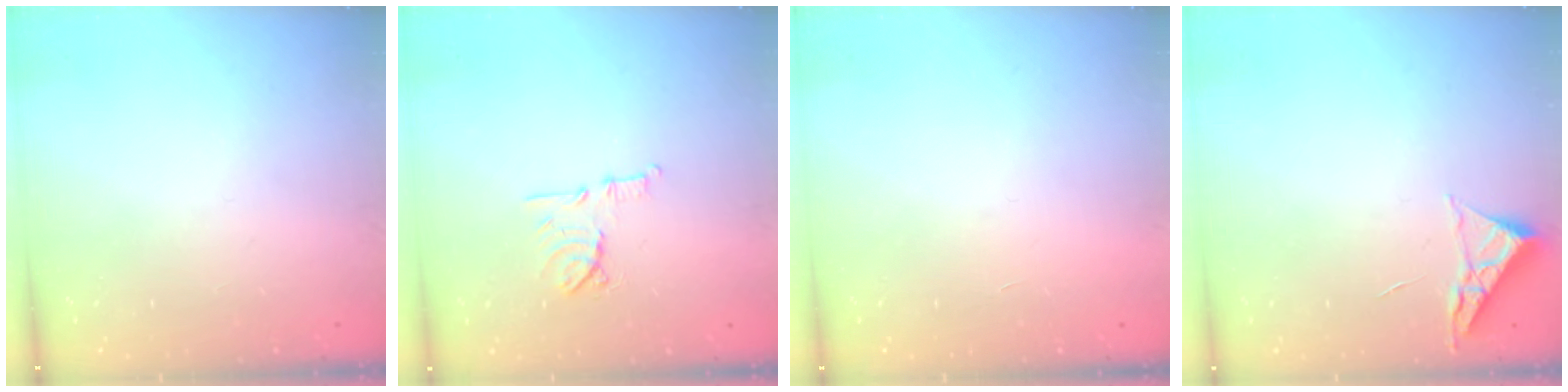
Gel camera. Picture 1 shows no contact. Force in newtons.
{"total": 9.5, "press": 9.5, "slide": 0.8}
{"total": 1.7, "press": 1.7, "slide": 0.1}
{"total": 3.8, "press": 3.8, "slide": 0.5}